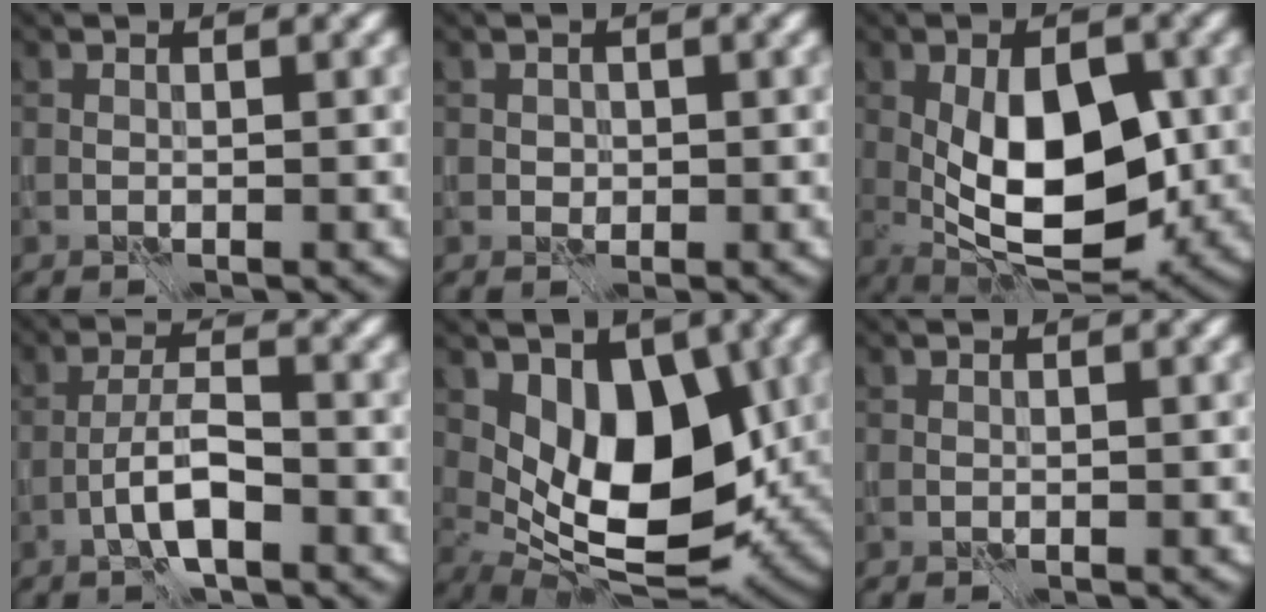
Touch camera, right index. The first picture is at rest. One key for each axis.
{"total": 1.2, "fx": 0.1, "fy": 1.2, "fz": 0.2, "tx": -0.005, "ty": 0.000, "tz": 0.000}
{"total": 9.6, "fx": -0.7, "fy": 4.7, "fz": 8.3, "tx": -0.137, "ty": -0.006, "tz": -0.008}
{"total": 3.6, "fx": -2.1, "fy": 0.7, "fz": 2.8, "tx": -0.051, "ty": 0.008, "tz": -0.044}
{"total": 9.3, "fx": 1.2, "fy": 5.5, "fz": 7.4, "tx": -0.116, "ty": -0.017, "tz": 0.024}
{"total": 0.0}